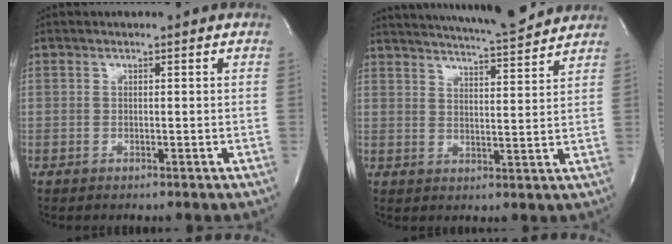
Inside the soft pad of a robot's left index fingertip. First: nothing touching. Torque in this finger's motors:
{"motor_torque": [1.11, -1.03, 0.22, 0.11]}